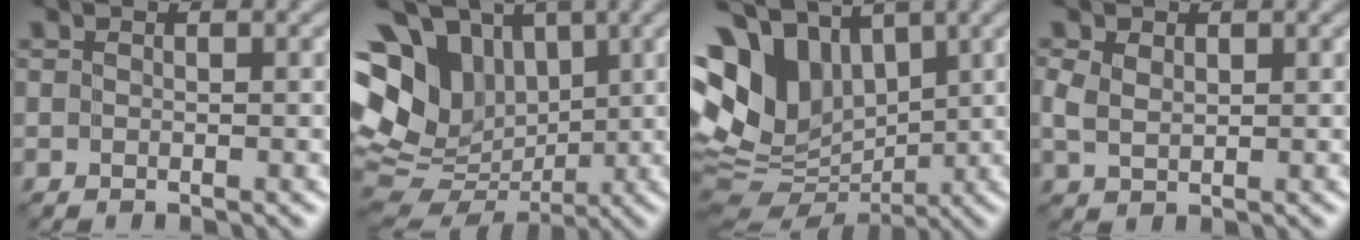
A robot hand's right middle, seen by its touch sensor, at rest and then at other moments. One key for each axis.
{"total": 14.6, "fx": 3.0, "fy": 11.6, "fz": 8.3, "tx": -0.179, "ty": 0.027, "tz": 0.056}
{"total": 11.4, "fx": 3.9, "fy": 8.2, "fz": 6.9, "tx": -0.143, "ty": 0.019, "tz": 0.079}
{"total": 2.2, "fx": 0.8, "fy": 1.6, "fz": 1.4, "tx": -0.039, "ty": 0.004, "tz": 0.016}